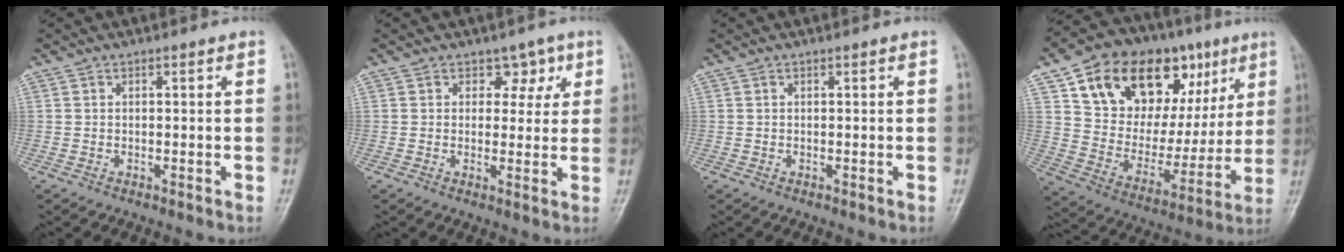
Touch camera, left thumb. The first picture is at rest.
{"total": 4.0, "force": [2.0, 3.0, 1.7], "torque": [0.014, -0.007, 0.023]}
{"total": 0.0}
{"total": 27.1, "force": [12.3, 16.3, 17.8], "torque": [-0.229, 0.001, 0.209]}